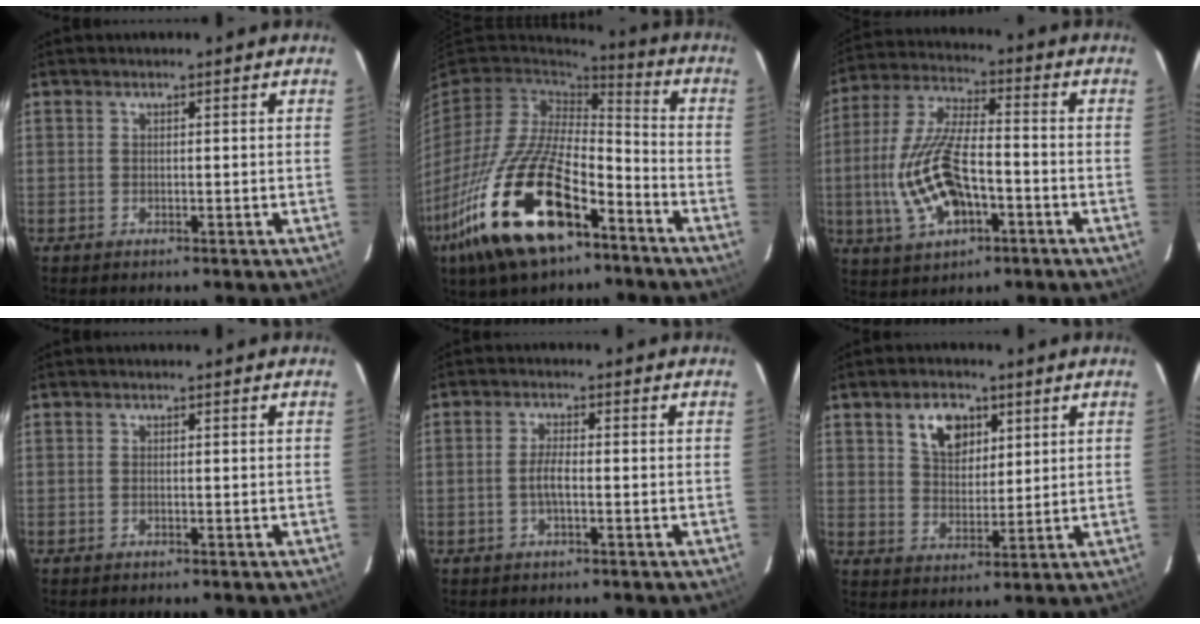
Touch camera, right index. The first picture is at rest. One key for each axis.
{"total": 25.8, "fx": -13.5, "fy": 11.2, "fz": 18.9, "tx": -0.391, "ty": -0.037, "tz": -0.241}
{"total": 15.8, "fx": -4.2, "fy": 7.0, "fz": 13.6, "tx": -0.297, "ty": 0.000, "tz": -0.070}
{"total": 0.0}
{"total": 3.1, "fx": -0.8, "fy": 0.6, "fz": 2.9, "tx": -0.057, "ty": 0.002, "tz": -0.014}
{"total": 7.7, "fx": 3.8, "fy": 5.0, "fz": 4.6, "tx": -0.075, "ty": 0.011, "tz": 0.071}